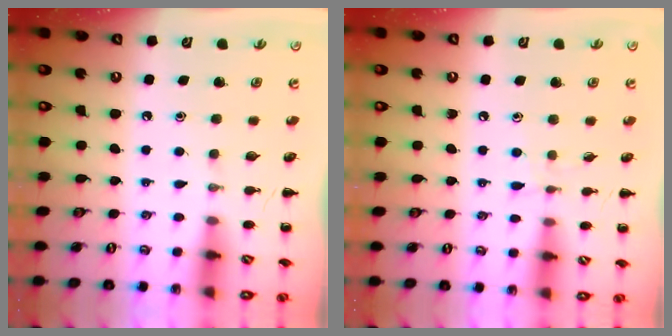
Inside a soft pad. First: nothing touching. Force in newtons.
{"total": 3.9, "press": 3.6, "slide": 1.5}